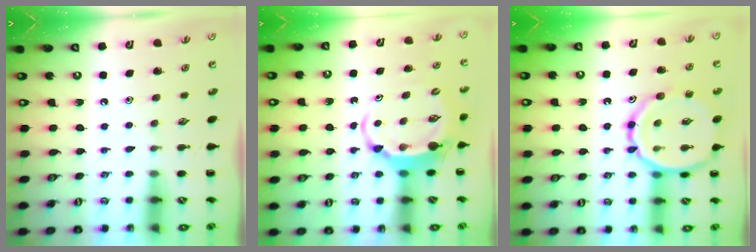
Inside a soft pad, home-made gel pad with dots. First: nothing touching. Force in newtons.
{"total": 6.0, "press": 5.9, "slide": 0.9}
{"total": 15.2, "press": 15.1, "slide": 1.7}